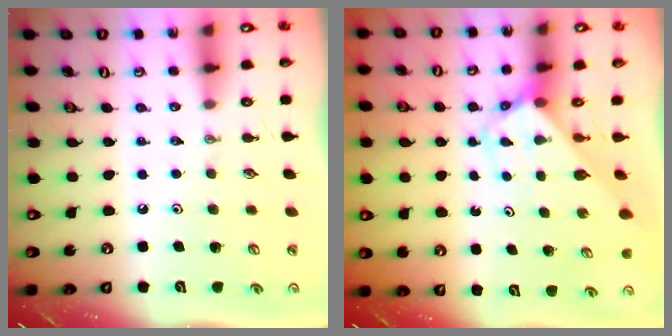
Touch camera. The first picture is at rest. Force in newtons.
{"total": 2.8, "press": 2.8, "slide": 0.1}